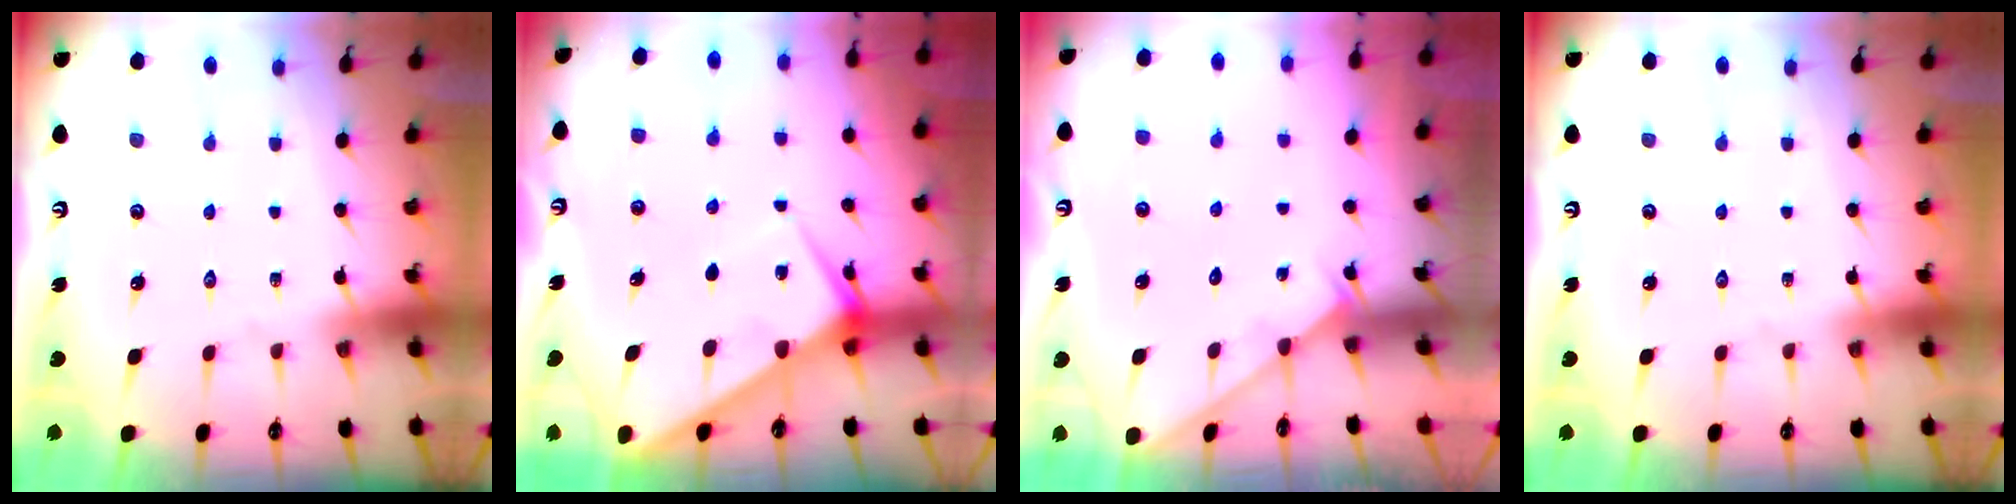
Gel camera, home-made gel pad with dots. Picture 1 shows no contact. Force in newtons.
{"total": 4.7, "press": 4.6, "slide": 0.5}
{"total": 2.8, "press": 2.8, "slide": 0.3}
{"total": 0.0}